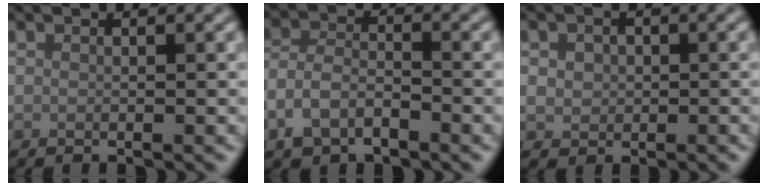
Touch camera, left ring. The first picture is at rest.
{"total": 3.7, "force": [-2.2, 2.0, 2.3], "torque": [-0.043, 0.004, -0.052]}
{"total": 2.1, "force": [0.1, 1.8, 1.0], "torque": [-0.015, -0.003, 0.000]}